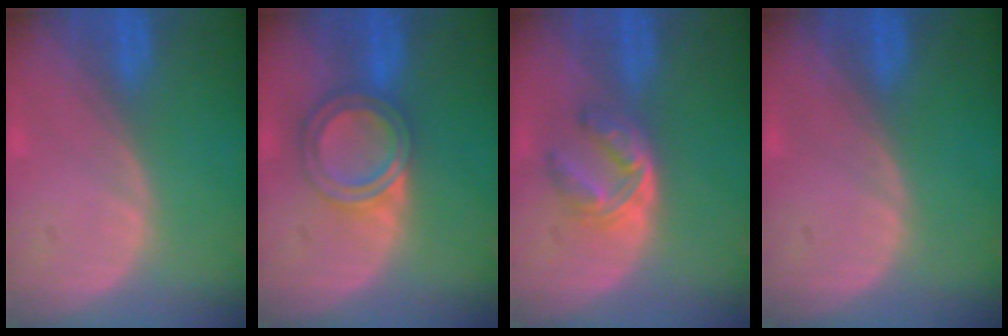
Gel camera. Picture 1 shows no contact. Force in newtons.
{"total": 5.9, "press": 5.4, "slide": 2.4}
{"total": 6.2, "press": 5.0, "slide": 3.6}
{"total": 0.0}